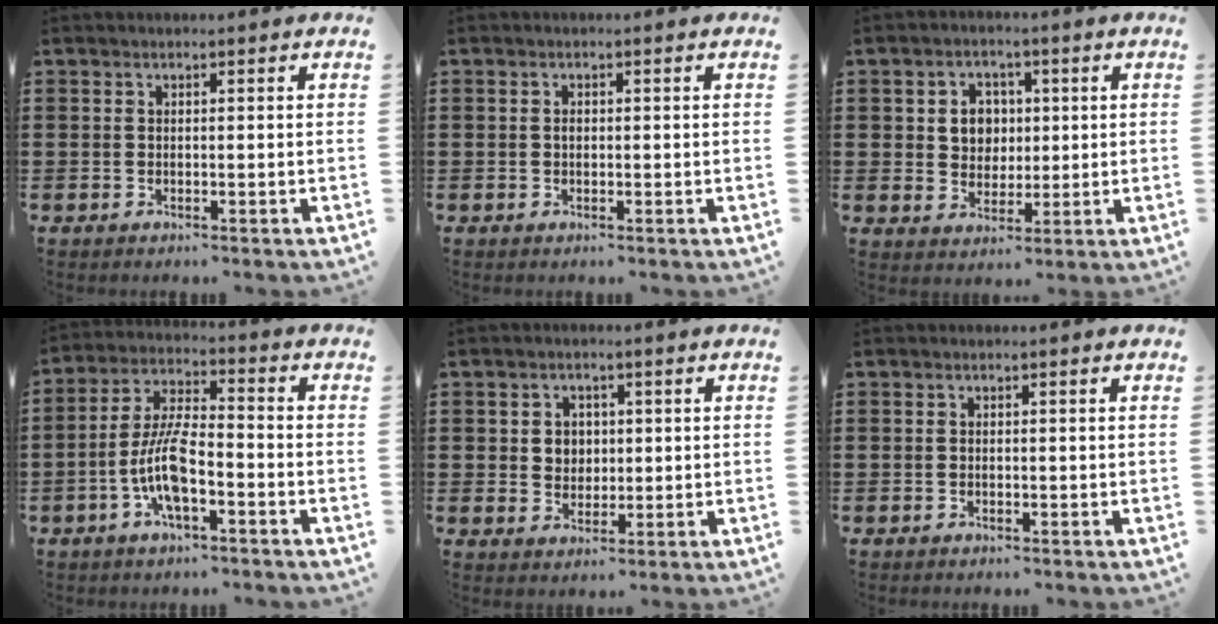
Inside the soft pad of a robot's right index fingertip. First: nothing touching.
{"total": 0.8, "force": [0.0, 0.5, 0.7], "torque": [-0.015, -0.001, 0.000]}
{"total": 5.2, "force": [0.9, 4.6, 2.2], "torque": [-0.054, 0.013, 0.011]}
{"total": 9.0, "force": [-3.1, 3.0, 7.9], "torque": [-0.184, -0.008, -0.066]}
{"total": 3.0, "force": [0.5, 2.8, 1.1], "torque": [-0.034, 0.008, 0.007]}
{"total": 0.0}